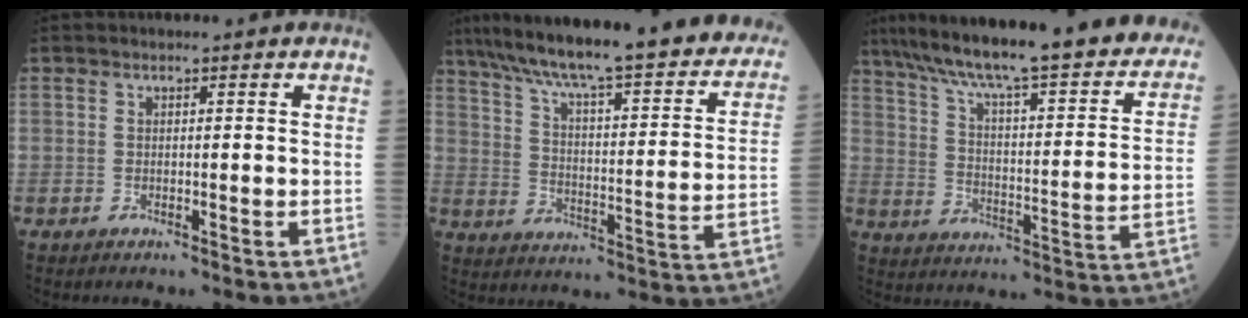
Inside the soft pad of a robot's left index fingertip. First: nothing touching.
{"total": 33.8, "force": [27.1, 5.0, 19.6], "torque": [-0.276, -0.031, 0.353]}
{"total": 33.2, "force": [26.2, 4.9, 19.9], "torque": [-0.280, -0.025, 0.345]}